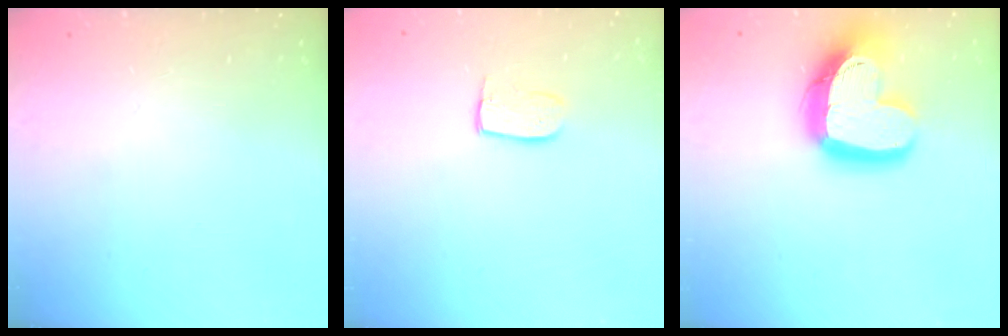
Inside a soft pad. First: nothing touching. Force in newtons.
{"total": 6.3, "press": 6.3, "slide": 0.5}
{"total": 18.8, "press": 18.7, "slide": 1.8}